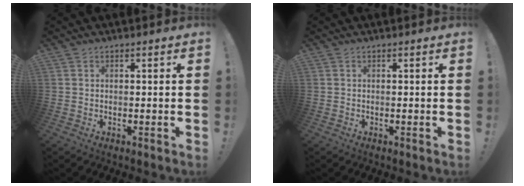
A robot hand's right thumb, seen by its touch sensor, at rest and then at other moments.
{"total": 0.0}